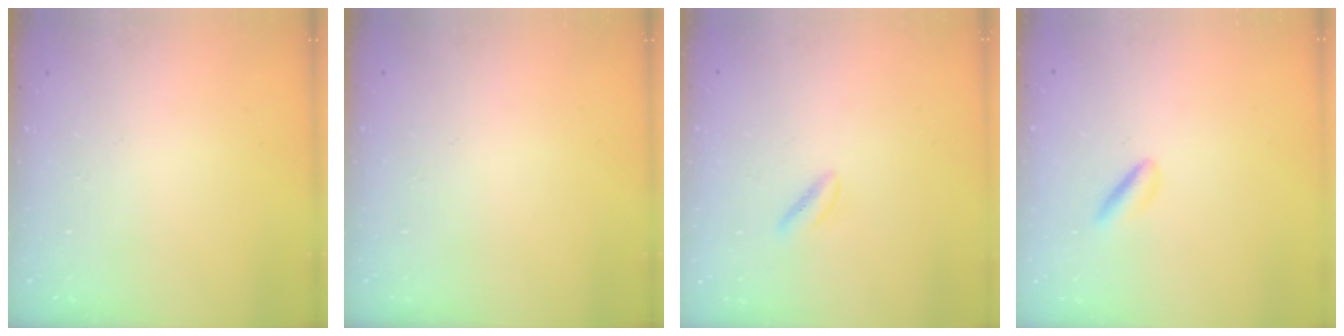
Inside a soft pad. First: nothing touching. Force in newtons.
{"total": 0.0}
{"total": 2.3, "press": 2.1, "slide": 0.9}
{"total": 2.0, "press": 1.7, "slide": 1.0}